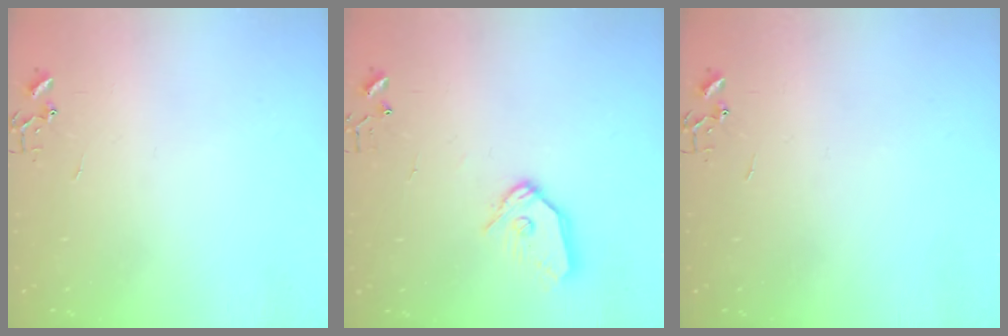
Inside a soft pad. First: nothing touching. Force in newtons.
{"total": 9.9, "press": 9.8, "slide": 1.2}
{"total": 0.0}